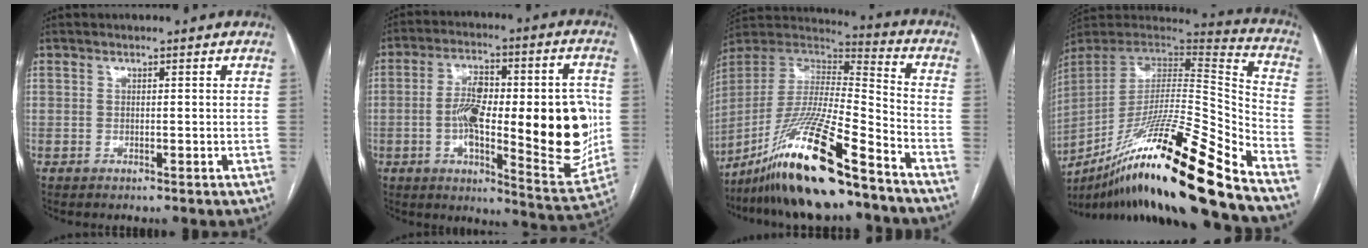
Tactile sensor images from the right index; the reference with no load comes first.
{"total": 24.2, "force": [-1.1, 6.9, 23.1], "torque": [-0.292, 0.013, -0.002]}
{"total": 21.2, "force": [-15.3, 1.3, 14.6], "torque": [-0.310, -0.029, -0.283]}
{"total": 29.9, "force": [-20.2, 0.7, 22.0], "torque": [-0.355, -0.040, -0.354]}